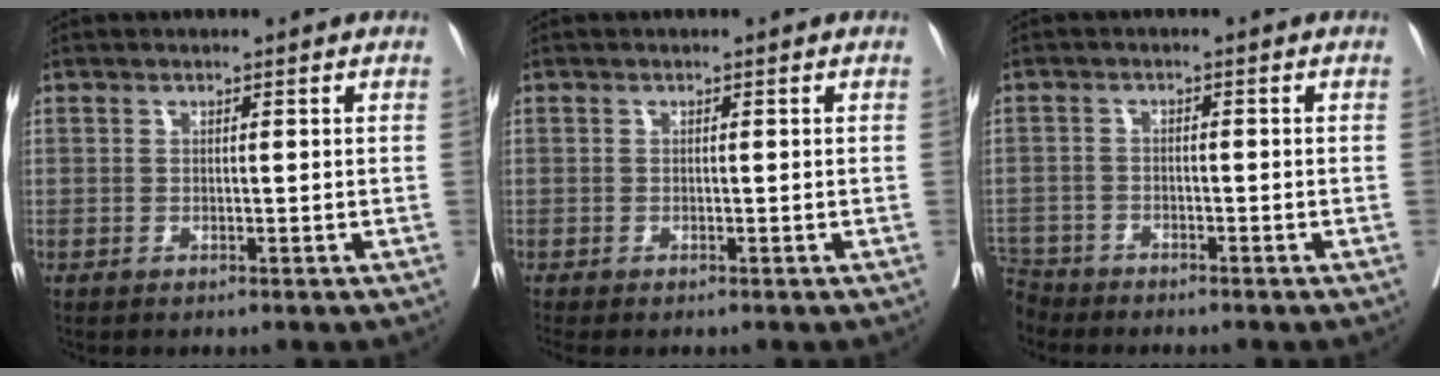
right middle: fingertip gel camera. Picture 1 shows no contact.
{"total": 1.5, "force": [-1.4, 0.1, 0.6], "torque": [-0.006, -0.003, -0.022]}
{"total": 4.3, "force": [-4.2, 1.0, -0.7], "torque": [0.016, -0.008, -0.082]}